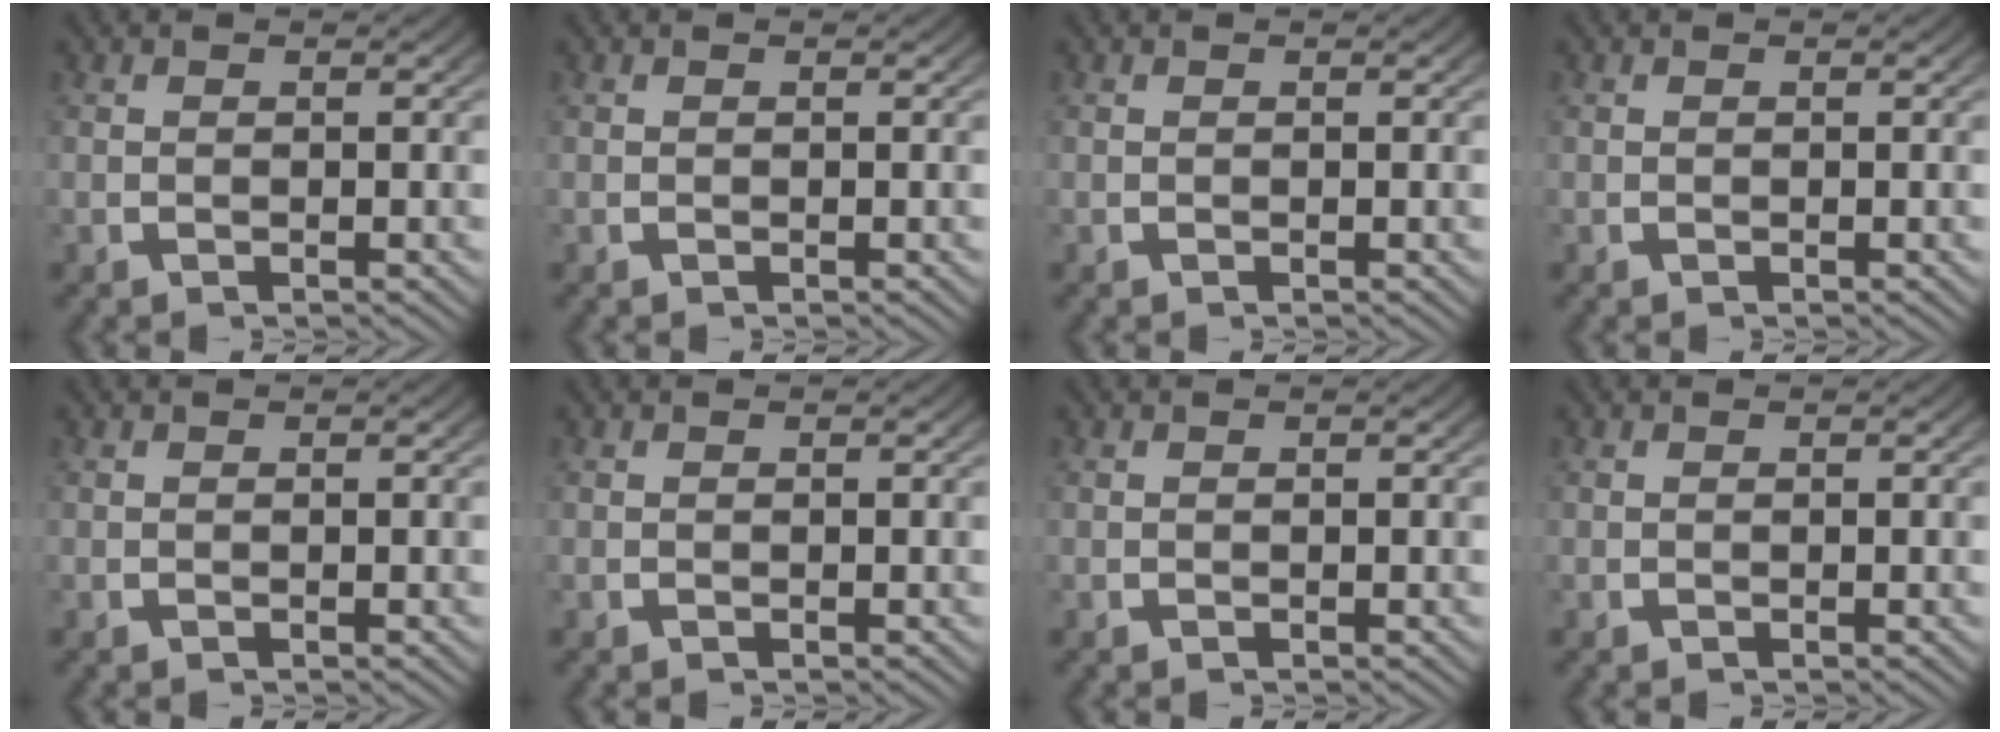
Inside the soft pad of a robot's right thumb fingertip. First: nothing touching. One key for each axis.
{"total": 0.0}
{"total": 0.0}
{"total": 0.0}
{"total": 0.0}
{"total": 0.0}
{"total": 0.0}
{"total": 0.0}